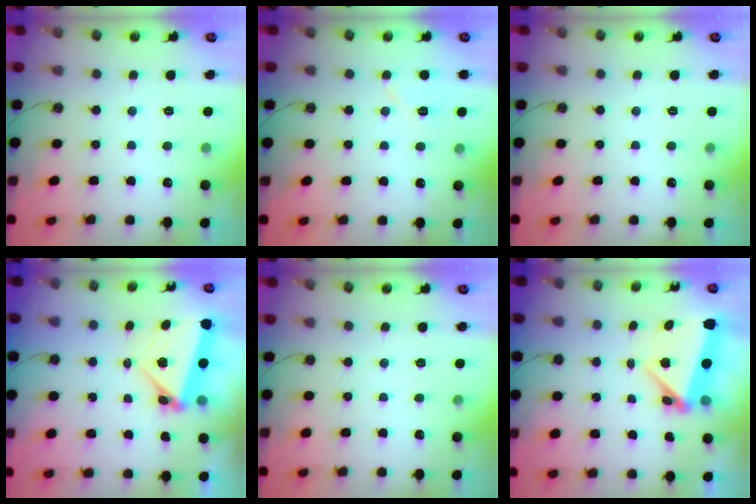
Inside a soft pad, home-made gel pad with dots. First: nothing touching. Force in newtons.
{"total": 6.8, "press": 6.3, "slide": 2.7}
{"total": 0.0}
{"total": 5.8, "press": 5.8, "slide": 0.6}
{"total": 0.0}
{"total": 7.3, "press": 5.9, "slide": 4.3}